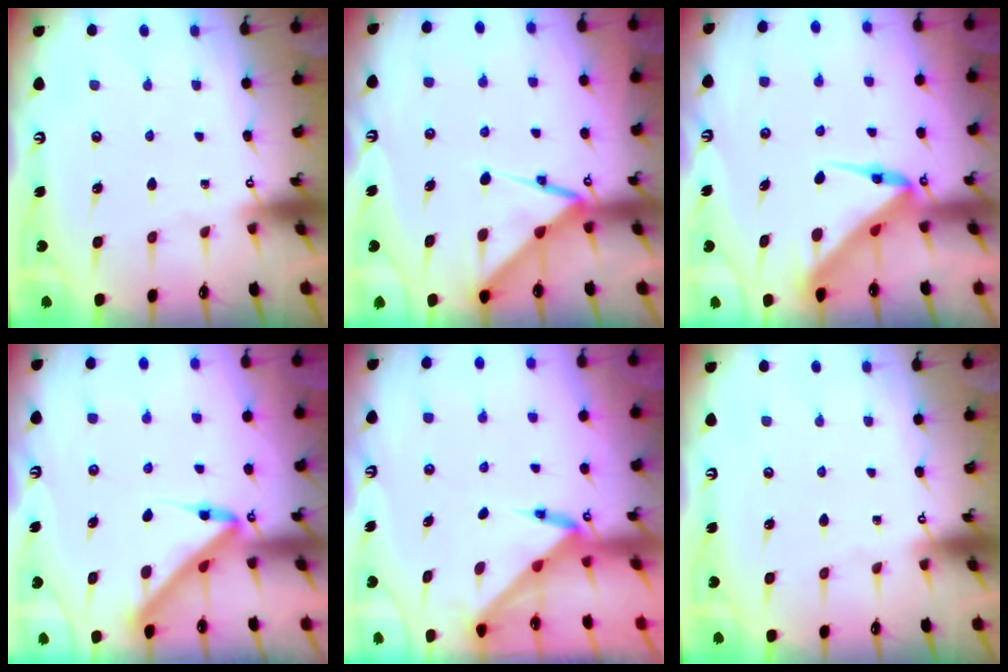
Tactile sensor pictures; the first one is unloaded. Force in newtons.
{"total": 7.3, "press": 7.3, "slide": 0.7}
{"total": 5.9, "press": 5.8, "slide": 0.5}
{"total": 4.2, "press": 4.2, "slide": 0.2}
{"total": 3.6, "press": 3.6, "slide": 0.3}
{"total": 0.0}